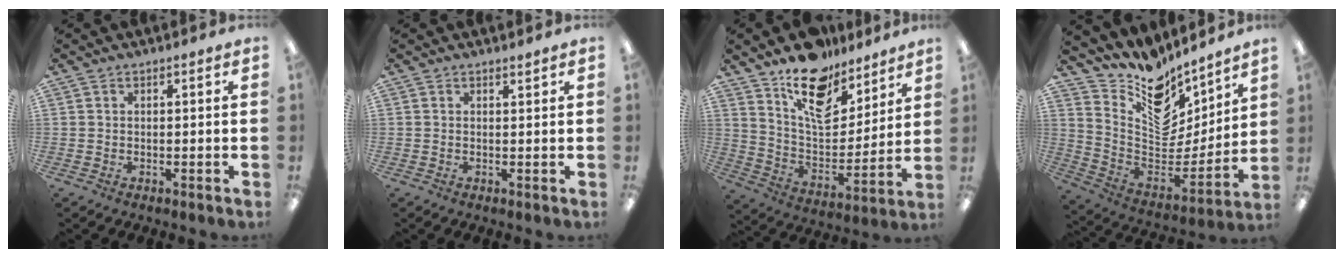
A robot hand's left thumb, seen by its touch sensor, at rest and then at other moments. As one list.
[{"total": 0.9, "force": [0.7, 0.0, 0.5], "torque": [-0.011, -0.004, 0.013]}, {"total": 16.6, "force": [12.2, 8.2, 7.6], "torque": [-0.129, -0.081, 0.220]}, {"total": 12.6, "force": [9.7, 7.2, 3.7], "torque": [-0.060, -0.107, 0.172]}]